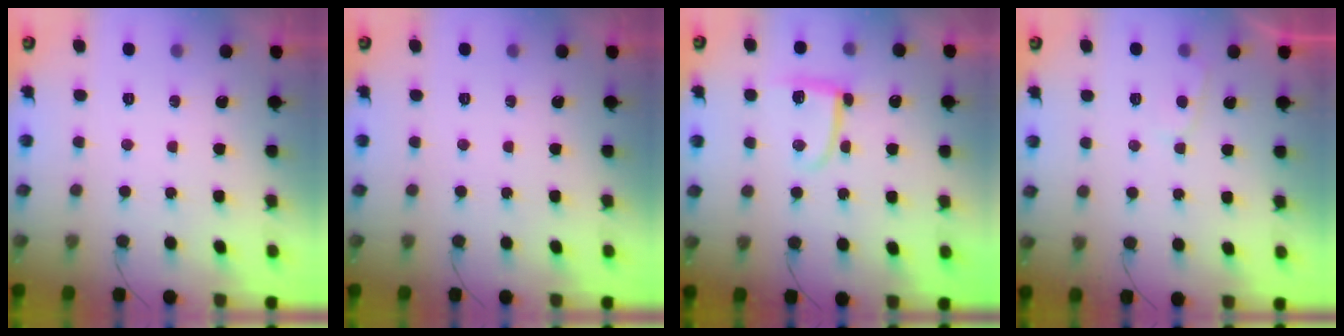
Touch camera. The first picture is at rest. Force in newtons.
{"total": 0.0}
{"total": 8.0, "press": 7.9, "slide": 0.4}
{"total": 2.9, "press": 2.9, "slide": 0.4}